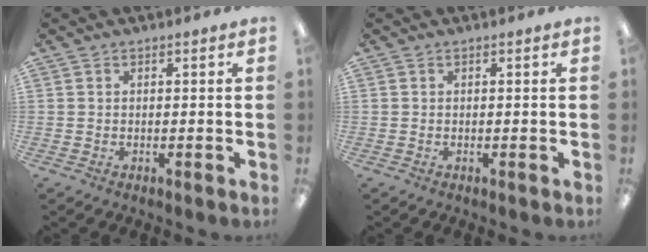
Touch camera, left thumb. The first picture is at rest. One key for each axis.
{"total": 0.0}